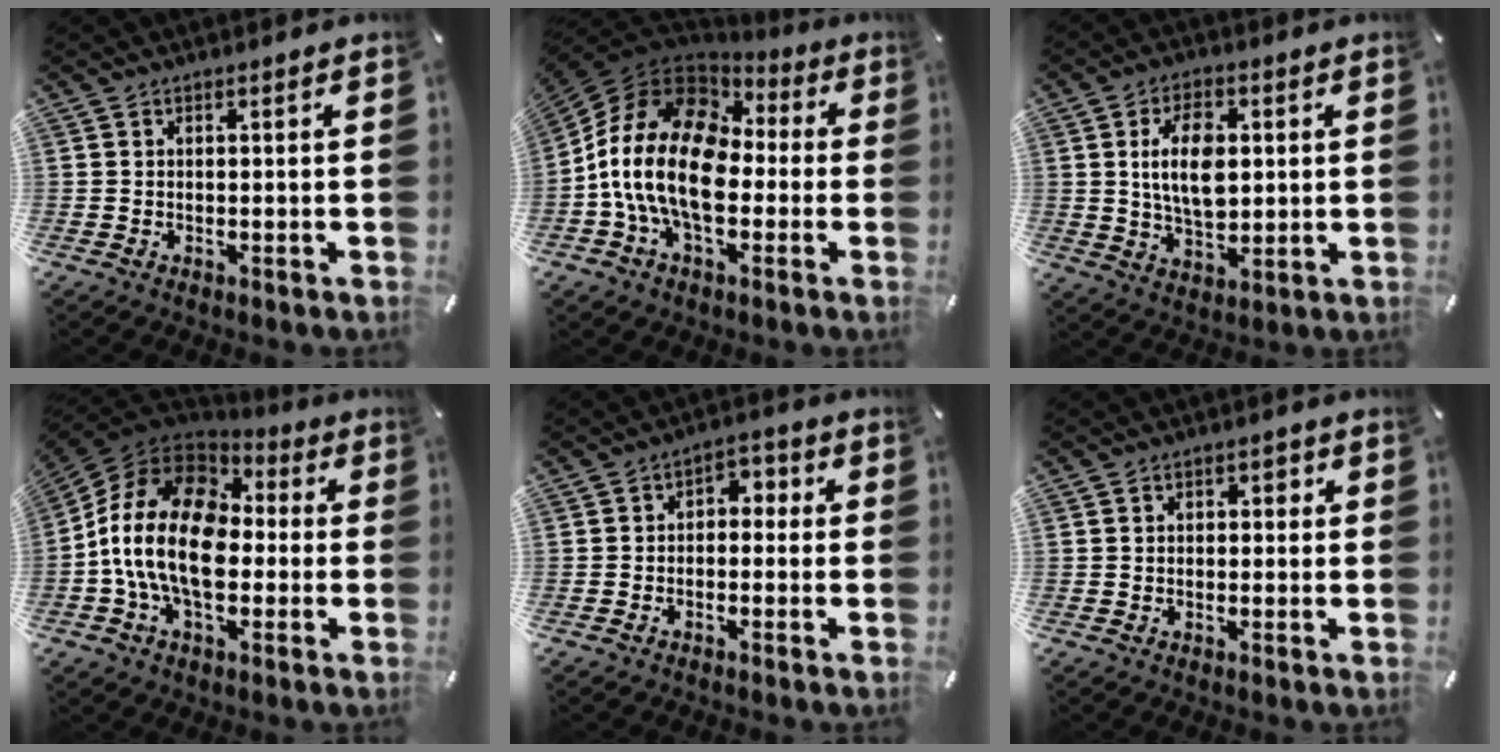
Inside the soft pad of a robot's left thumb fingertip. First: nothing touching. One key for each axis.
{"total": 20.2, "fx": -4.0, "fy": 13.3, "fz": 14.7, "tx": -0.311, "ty": 0.028, "tz": -0.069}
{"total": 11.3, "fx": 1.8, "fy": 7.2, "fz": 8.5, "tx": -0.164, "ty": 0.005, "tz": 0.028}
{"total": 19.7, "fx": -3.1, "fy": 13.4, "fz": 14.1, "tx": -0.292, "ty": 0.030, "tz": -0.056}
{"total": 3.7, "fx": -2.1, "fy": 2.5, "fz": 1.6, "tx": -0.028, "ty": 0.018, "tz": -0.044}
{"total": 2.1, "fx": -0.4, "fy": 1.8, "fz": 1.1, "tx": -0.016, "ty": 0.008, "tz": -0.013}